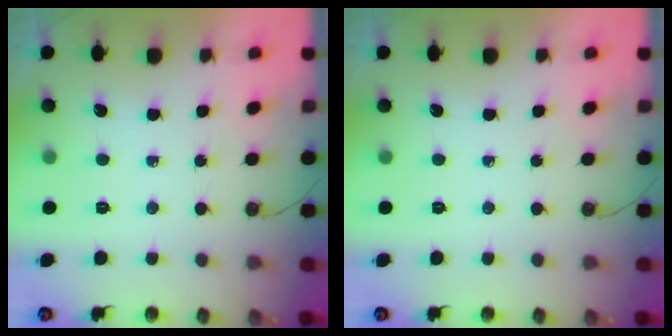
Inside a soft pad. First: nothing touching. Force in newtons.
{"total": 0.0}